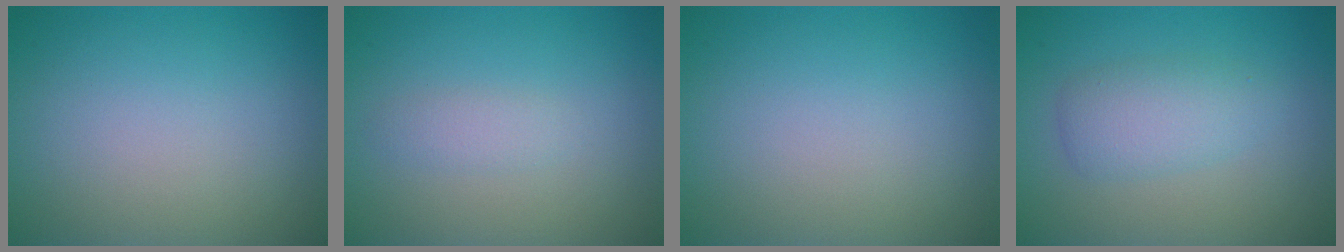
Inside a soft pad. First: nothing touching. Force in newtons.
{"total": 1.1, "press": 1.1, "slide": 0.0}
{"total": 0.0}
{"total": 3.1, "press": 3.1, "slide": 0.1}